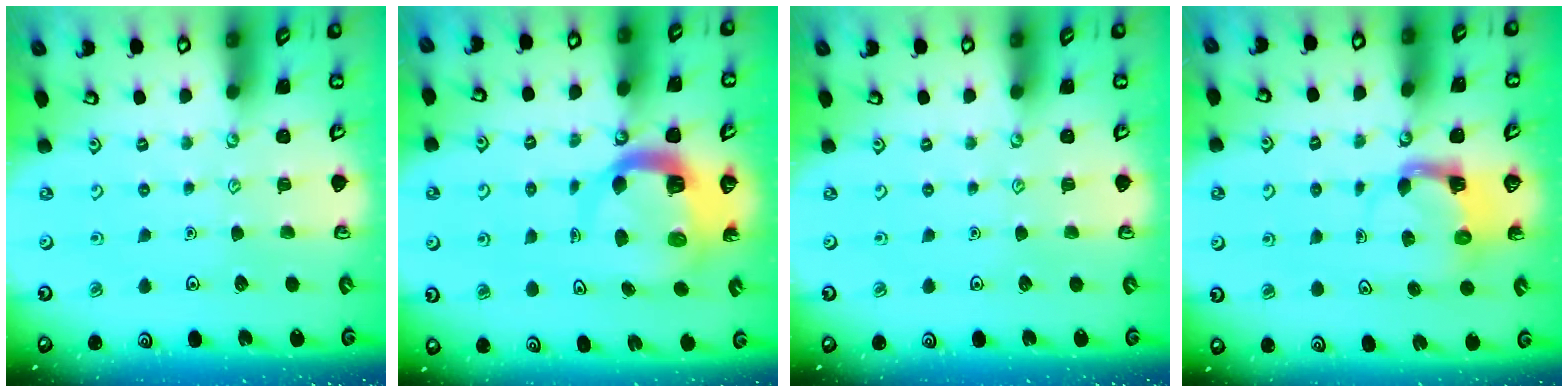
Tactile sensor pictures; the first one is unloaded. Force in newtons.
{"total": 8.4, "press": 8.3, "slide": 0.9}
{"total": 0.0}
{"total": 3.9, "press": 3.8, "slide": 0.7}